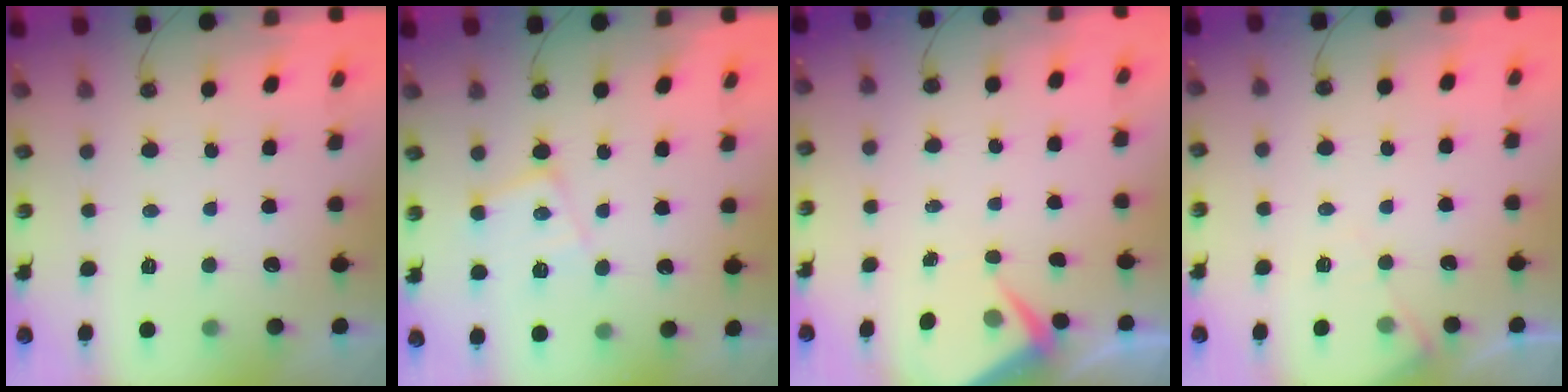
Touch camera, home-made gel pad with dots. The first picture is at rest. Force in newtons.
{"total": 11.8, "press": 11.8, "slide": 0.8}
{"total": 3.9, "press": 3.8, "slide": 0.5}
{"total": 5.4, "press": 5.4, "slide": 0.8}